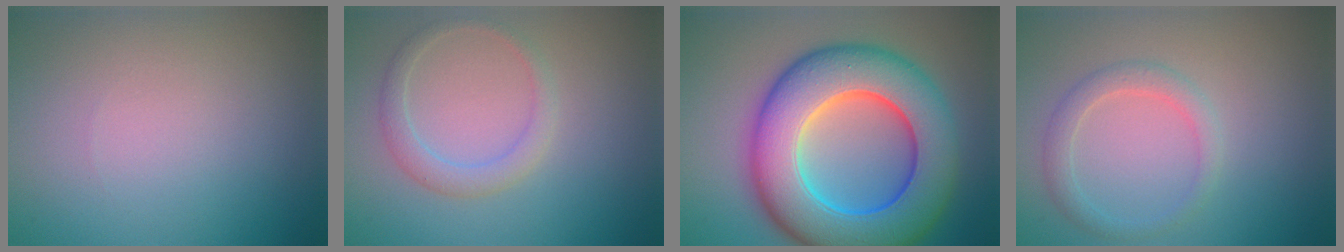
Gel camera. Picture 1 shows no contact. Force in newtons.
{"total": 2.1, "press": 2.1, "slide": 0.1}
{"total": 13.3, "press": 13.3, "slide": 0.2}
{"total": 2.0, "press": 2.0, "slide": 0.0}